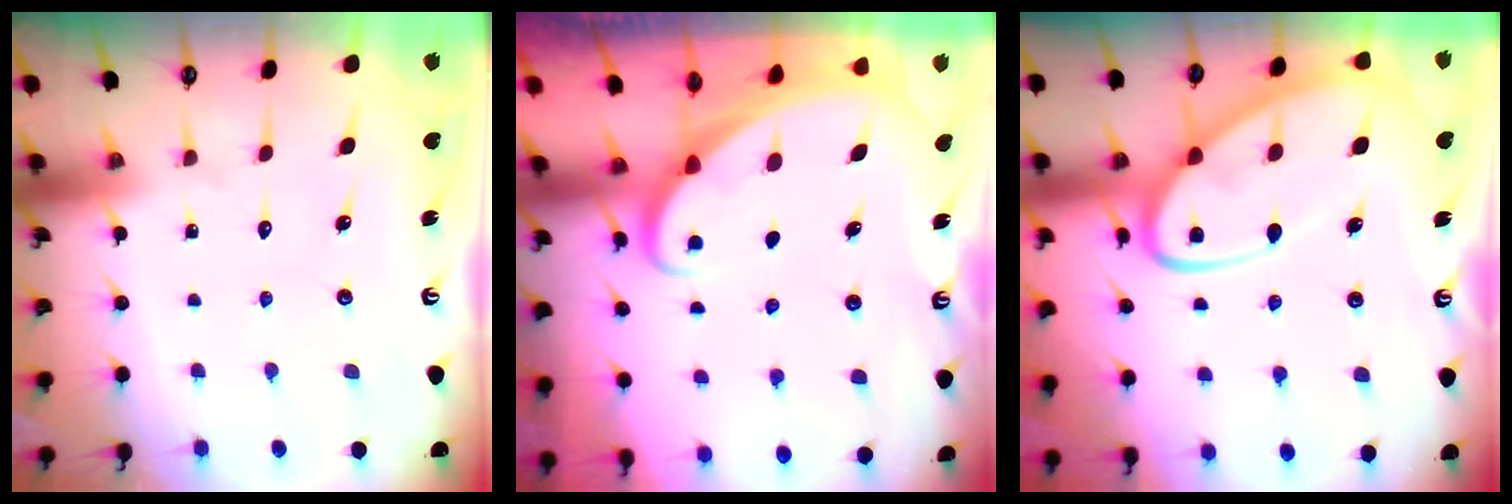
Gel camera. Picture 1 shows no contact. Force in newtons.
{"total": 2.1, "press": 2.1, "slide": 0.2}
{"total": 12.6, "press": 12.6, "slide": 1.1}